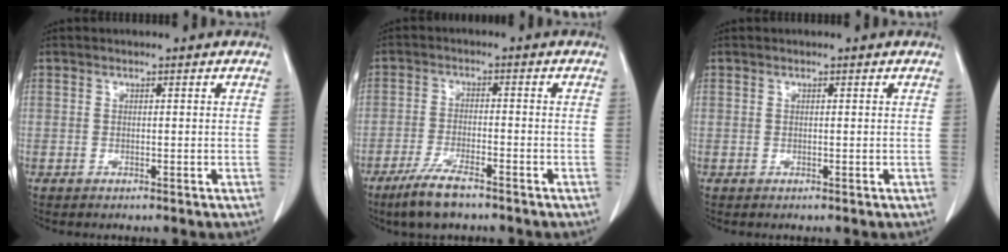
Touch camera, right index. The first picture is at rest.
{"total": 6.6, "force": [-4.9, 1.0, 4.3], "torque": [-0.091, -0.014, -0.089]}
{"total": 0.0}